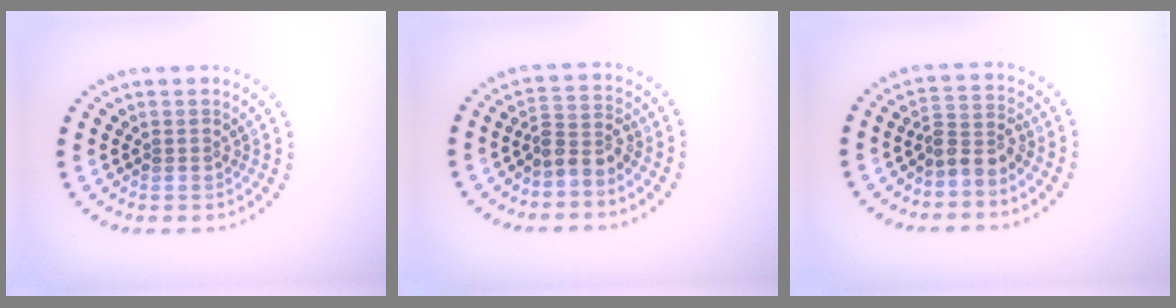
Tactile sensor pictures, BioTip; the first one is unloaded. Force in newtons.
{"total": 2.6, "press": 1.9, "slide": 1.8}
{"total": 2.6, "press": 1.9, "slide": 1.8}